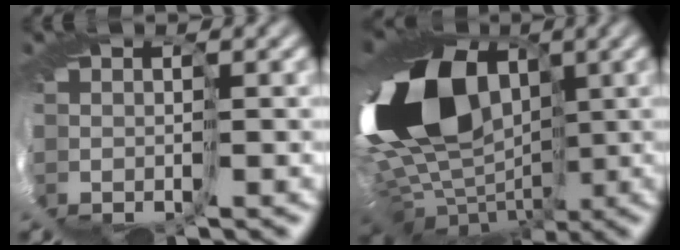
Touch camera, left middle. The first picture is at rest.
{"total": 17.1, "force": [1.3, 12.0, 12.2], "torque": [-0.234, -0.015, 0.018]}